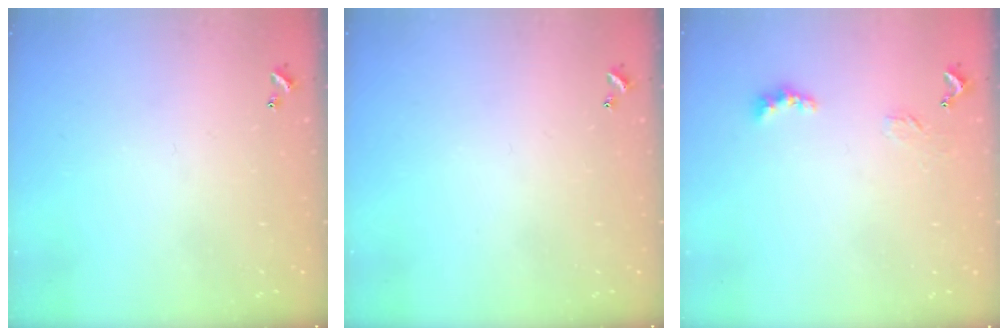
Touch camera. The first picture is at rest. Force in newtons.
{"total": 0.0}
{"total": 1.6, "press": 1.5, "slide": 0.5}